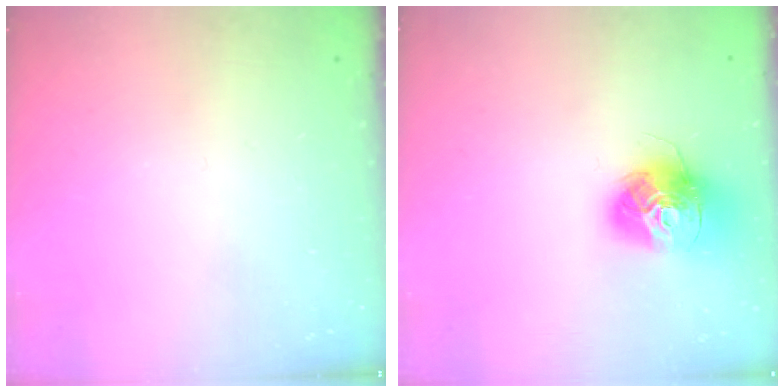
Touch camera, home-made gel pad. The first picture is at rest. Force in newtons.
{"total": 15.7, "press": 15.6, "slide": 1.6}